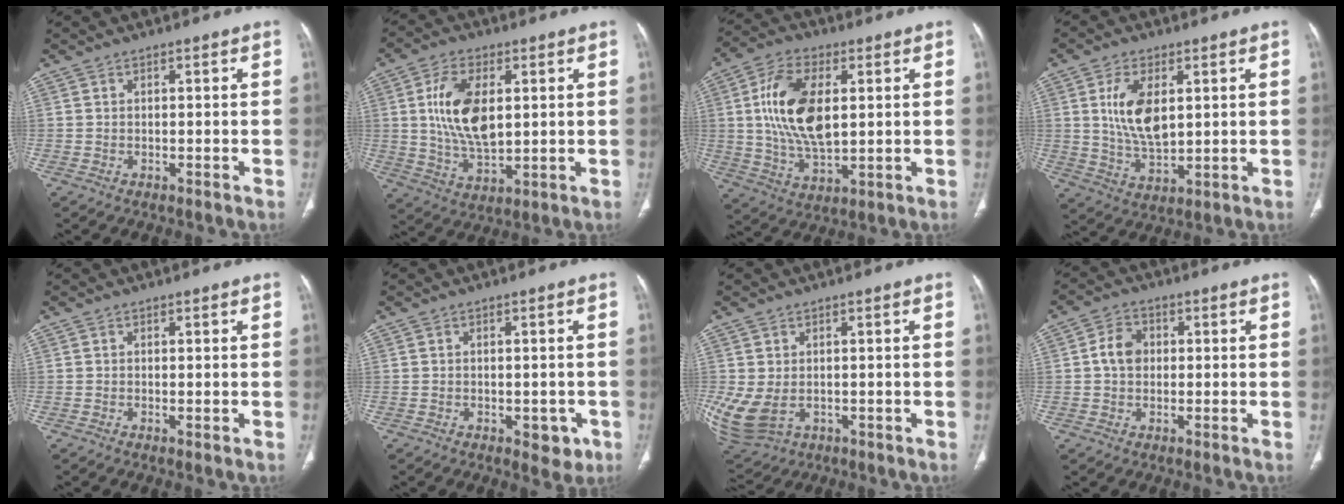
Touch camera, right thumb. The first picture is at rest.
{"total": 13.2, "force": [2.4, 7.1, 10.9], "torque": [-0.198, -0.012, 0.050]}
{"total": 15.7, "force": [2.6, 8.3, 13.1], "torque": [-0.246, -0.006, 0.051]}
{"total": 10.5, "force": [2.4, 5.5, 8.6], "torque": [-0.156, -0.015, 0.053]}
{"total": 0.6, "force": [-0.1, 0.2, 0.5], "torque": [-0.015, -0.004, 0.000]}
{"total": 5.2, "force": [-1.8, 3.0, 3.8], "torque": [-0.020, 0.000, -0.015]}
{"total": 10.4, "force": [-1.1, 7.6, 7.0], "torque": [-0.174, -0.008, 0.005]}
{"total": 5.1, "force": [0.4, 4.1, 3.1], "torque": [-0.046, 0.011, 0.002]}